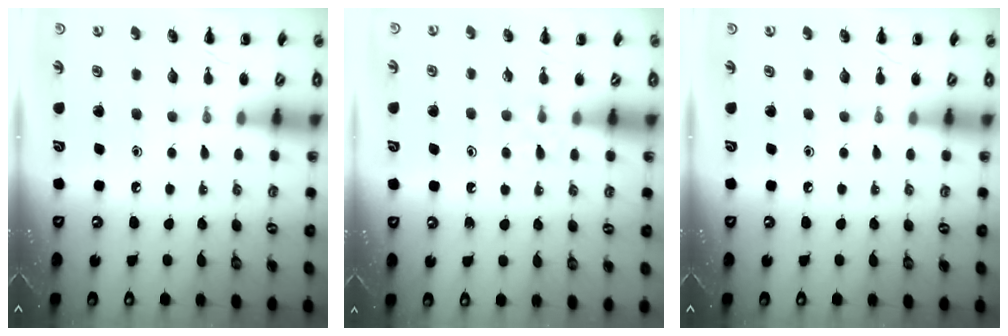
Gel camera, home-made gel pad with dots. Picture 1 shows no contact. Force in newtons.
{"total": 4.1, "press": 3.8, "slide": 1.6}
{"total": 0.0}